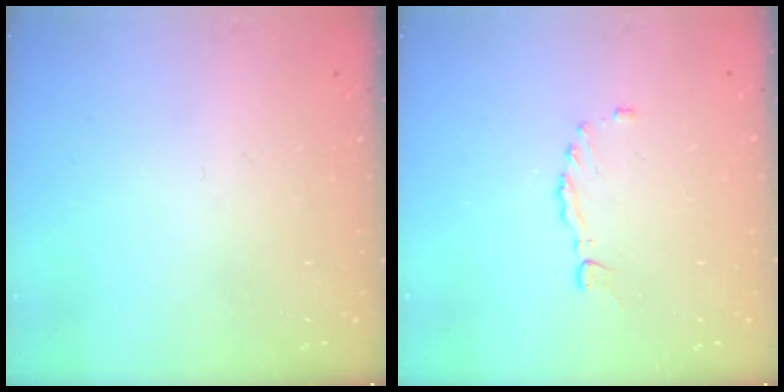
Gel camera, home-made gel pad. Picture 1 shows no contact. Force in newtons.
{"total": 1.5, "press": 1.4, "slide": 0.4}